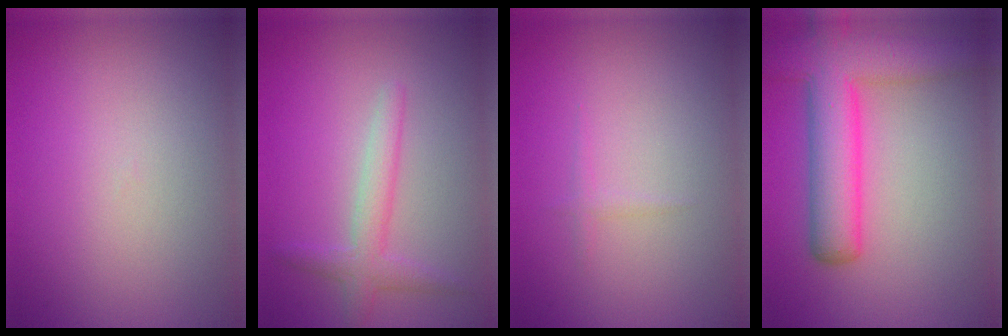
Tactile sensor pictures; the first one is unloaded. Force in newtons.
{"total": 2.3, "press": 2.3, "slide": 0.0}
{"total": 0.6, "press": 0.6, "slide": 0.1}
{"total": 7.9, "press": 7.9, "slide": 0.4}